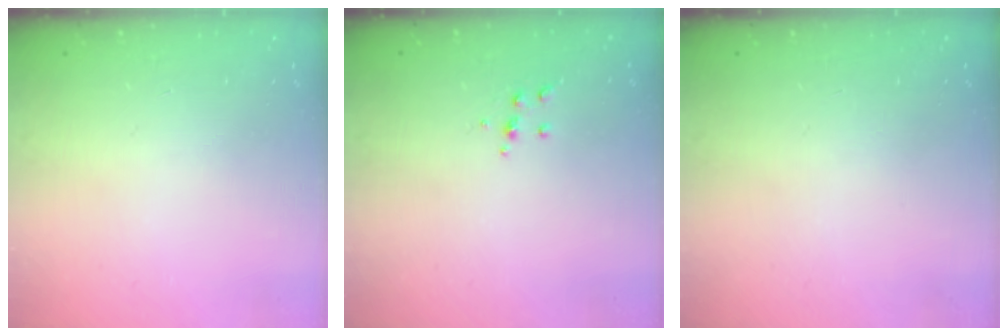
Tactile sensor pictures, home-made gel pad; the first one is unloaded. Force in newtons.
{"total": 4.0, "press": 3.9, "slide": 0.9}
{"total": 0.0}